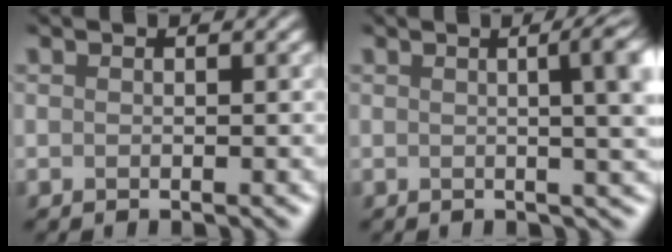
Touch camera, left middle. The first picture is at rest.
{"total": 6.3, "force": [0.8, 2.1, 5.9], "torque": [-0.031, 0.027, 0.007]}